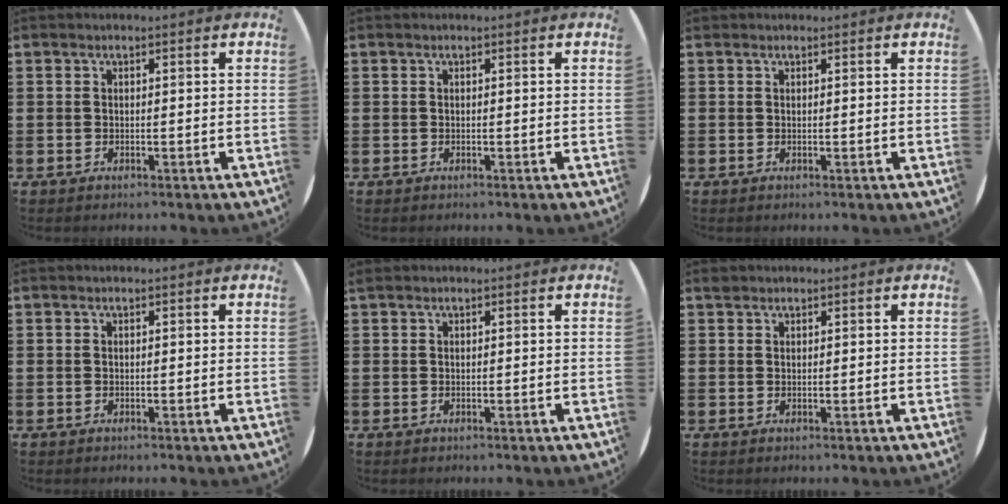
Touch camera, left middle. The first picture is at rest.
{"total": 0.0}
{"total": 0.0}
{"total": 0.0}
{"total": 0.0}
{"total": 0.7, "force": [0.7, 0.3, 0.0], "torque": [0.009, 0.000, 0.011]}